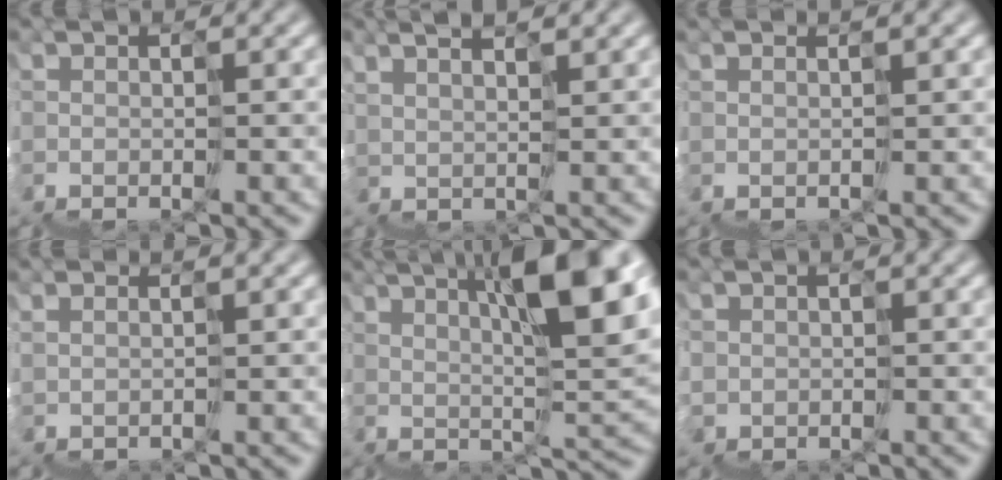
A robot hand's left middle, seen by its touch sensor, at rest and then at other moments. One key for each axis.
{"total": 3.7, "fx": 3.1, "fy": -1.1, "fz": -1.8, "tx": 0.028, "ty": 0.033, "tz": 0.052}
{"total": 1.3, "fx": 0.6, "fy": 0.2, "fz": 1.1, "tx": -0.002, "ty": 0.019, "tz": 0.008}
{"total": 1.3, "fx": 0.5, "fy": -0.9, "fz": -0.8, "tx": 0.024, "ty": 0.017, "tz": 0.007}
{"total": 8.4, "fx": 5.0, "fy": 0.8, "fz": 6.6, "tx": -0.094, "ty": 0.035, "tz": 0.079}
{"total": 2.1, "fx": 0.7, "fy": 0.9, "fz": -1.8, "tx": 0.013, "ty": 0.003, "tz": 0.017}